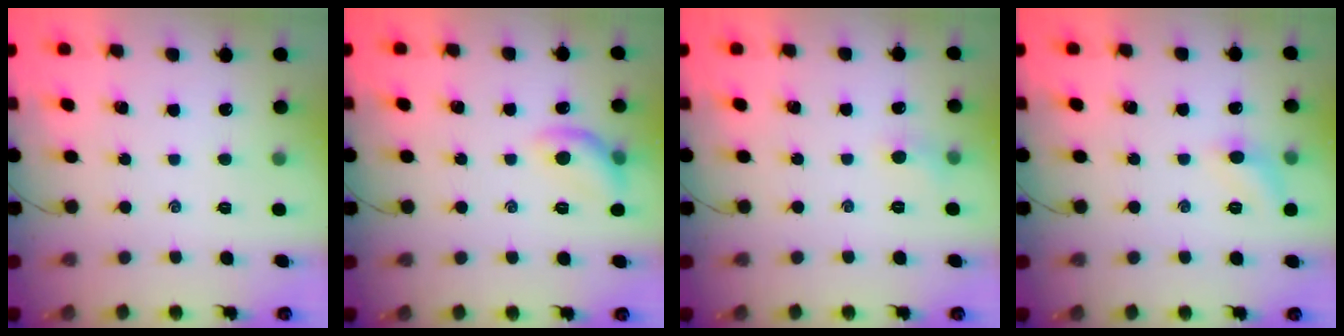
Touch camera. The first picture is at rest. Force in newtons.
{"total": 9.8, "press": 9.8, "slide": 0.2}
{"total": 3.7, "press": 3.5, "slide": 1.3}
{"total": 6.8, "press": 6.6, "slide": 1.5}